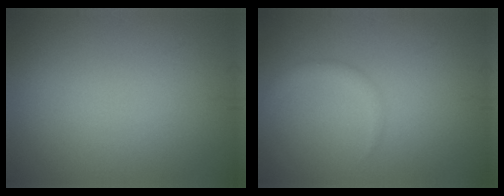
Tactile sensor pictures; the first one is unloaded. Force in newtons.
{"total": 1.6, "press": 1.6, "slide": 0.1}